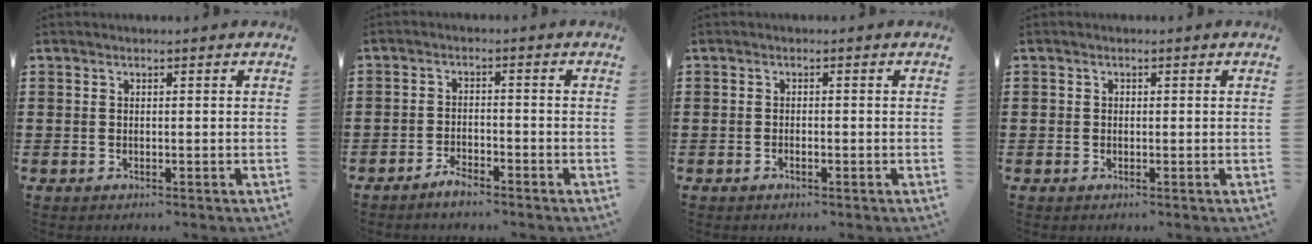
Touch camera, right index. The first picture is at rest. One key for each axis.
{"total": 2.5, "fx": -2.4, "fy": 0.5, "fz": 0.7, "tx": -0.015, "ty": 0.007, "tz": -0.047}
{"total": 0.9, "fx": -0.6, "fy": 0.2, "fz": 0.6, "tx": -0.015, "ty": -0.006, "tz": -0.009}
{"total": 0.6, "fx": -0.1, "fy": 0.6, "fz": 0.2, "tx": -0.005, "ty": 0.004, "tz": -0.003}